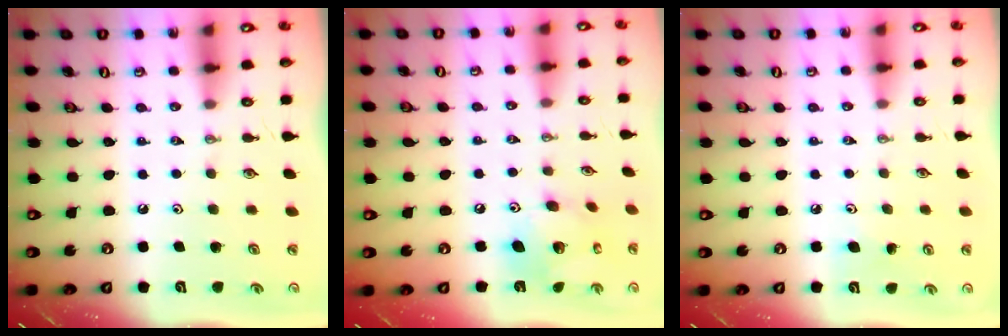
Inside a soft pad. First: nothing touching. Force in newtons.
{"total": 12.9, "press": 12.8, "slide": 0.9}
{"total": 5.2, "press": 4.9, "slide": 1.4}